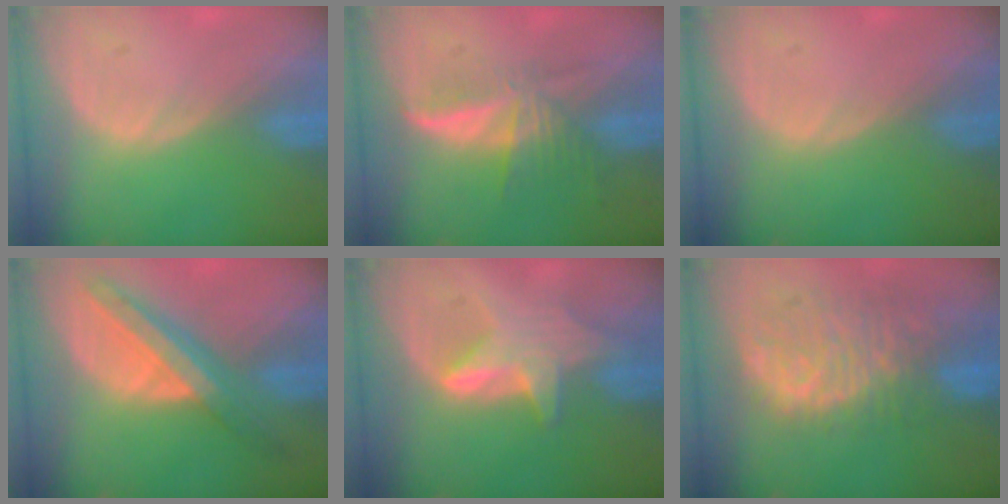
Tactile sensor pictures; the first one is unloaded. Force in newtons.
{"total": 5.9, "press": 5.4, "slide": 2.3}
{"total": 0.0}
{"total": 8.6, "press": 7.4, "slide": 4.5}
{"total": 5.9, "press": 5.8, "slide": 0.8}
{"total": 11.3, "press": 9.7, "slide": 5.7}